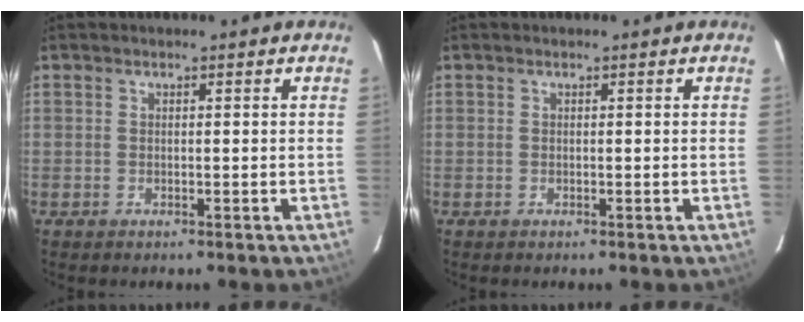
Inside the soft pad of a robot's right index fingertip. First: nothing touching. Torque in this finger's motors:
{"motor_torque": [0.00, 0.00, 0.04, 0.00]}